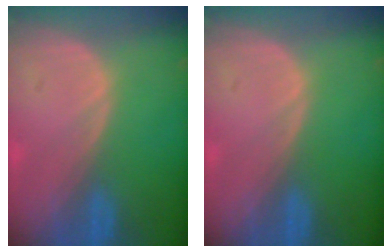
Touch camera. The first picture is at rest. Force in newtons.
{"total": 0.0}